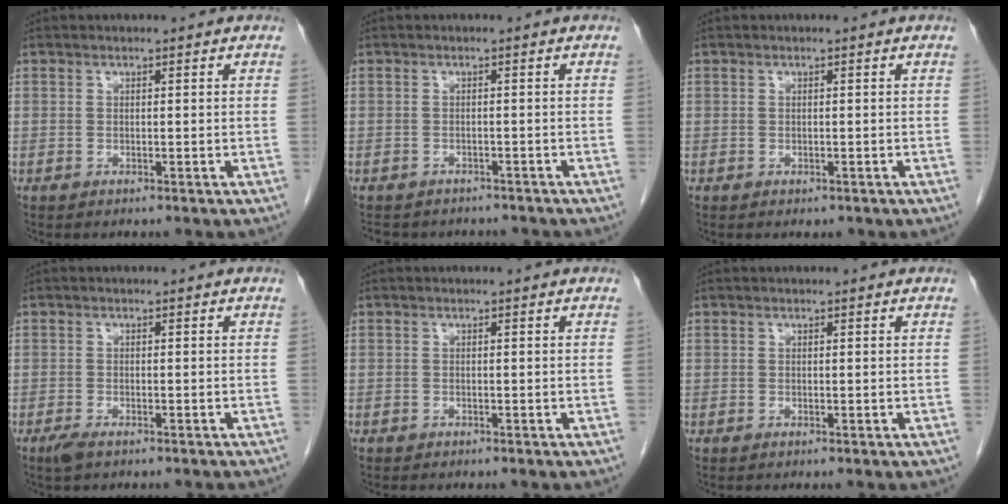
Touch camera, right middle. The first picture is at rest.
{"total": 7.6, "force": [-6.6, 3.3, 1.7], "torque": [-0.025, 0.003, -0.078]}
{"total": 0.5, "force": [-0.3, 0.4, 0.2], "torque": [-0.004, 0.002, 0.000]}
{"total": 3.2, "force": [-2.5, 0.9, 1.8], "torque": [-0.032, -0.005, -0.036]}
{"total": 0.5, "force": [-0.4, 0.3, 0.1], "torque": [-0.010, 0.002, -0.008]}
{"total": 0.0}